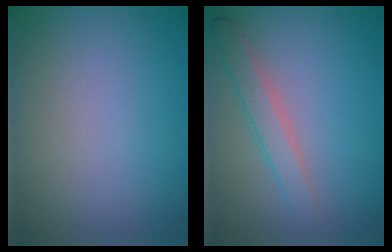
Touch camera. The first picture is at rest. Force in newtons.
{"total": 2.3, "press": 2.3, "slide": 0.1}